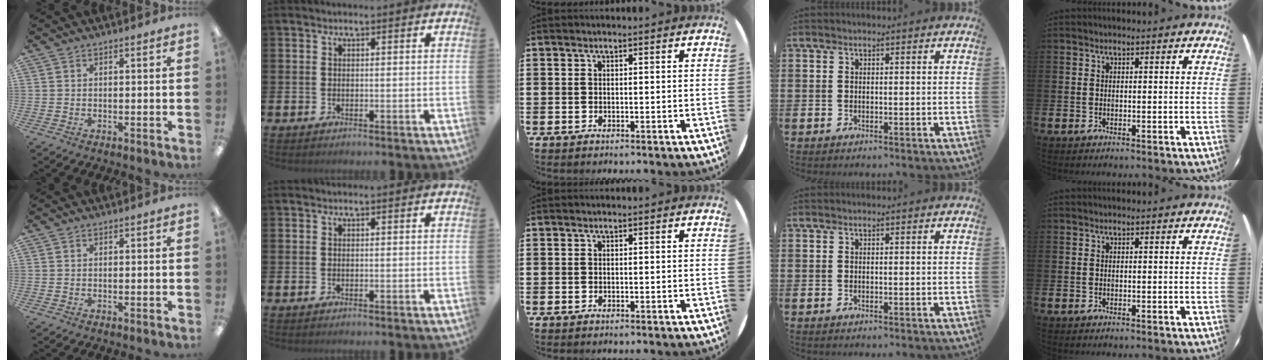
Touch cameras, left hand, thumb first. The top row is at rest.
{}